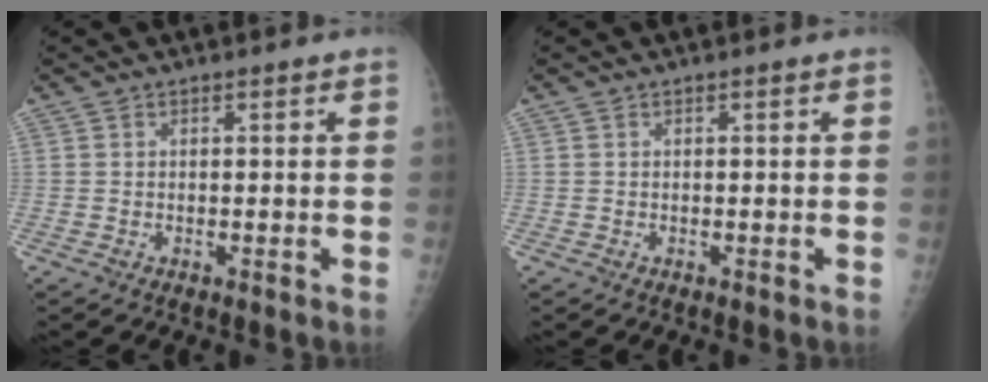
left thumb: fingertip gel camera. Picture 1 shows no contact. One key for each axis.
{"total": 0.0}